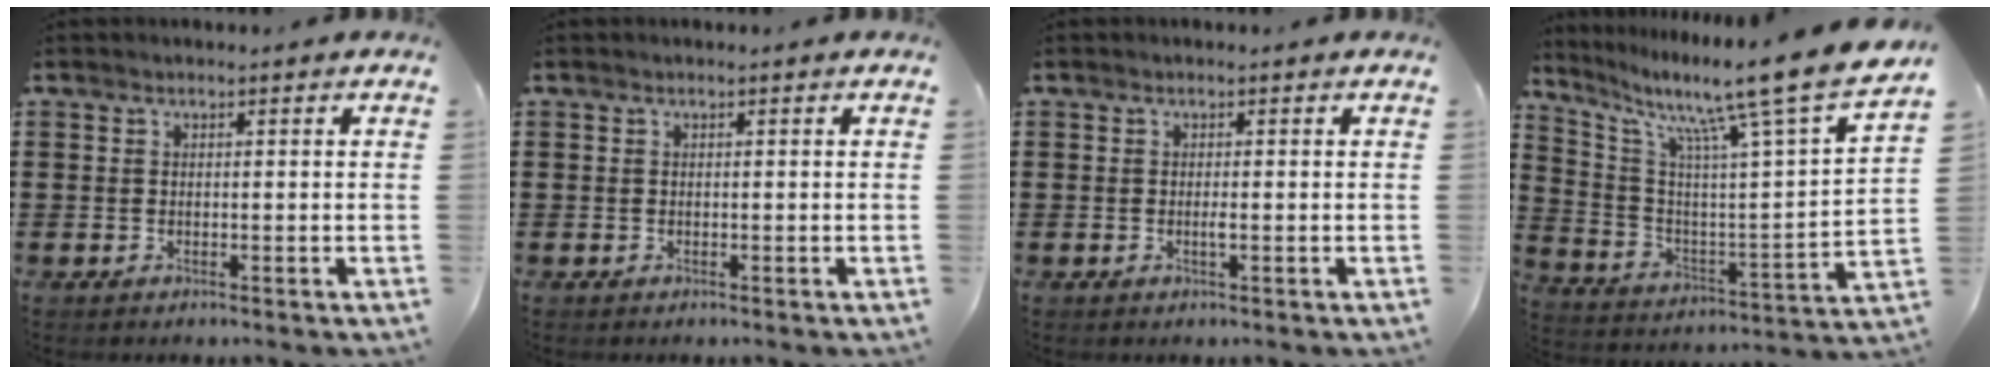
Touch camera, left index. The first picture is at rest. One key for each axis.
{"total": 0.0}
{"total": 1.0, "fx": -0.2, "fy": -0.1, "fz": 1.0, "tx": -0.018, "ty": -0.006, "tz": -0.002}
{"total": 13.0, "fx": 10.2, "fy": -0.2, "fz": 8.0, "tx": -0.158, "ty": -0.083, "tz": 0.149}